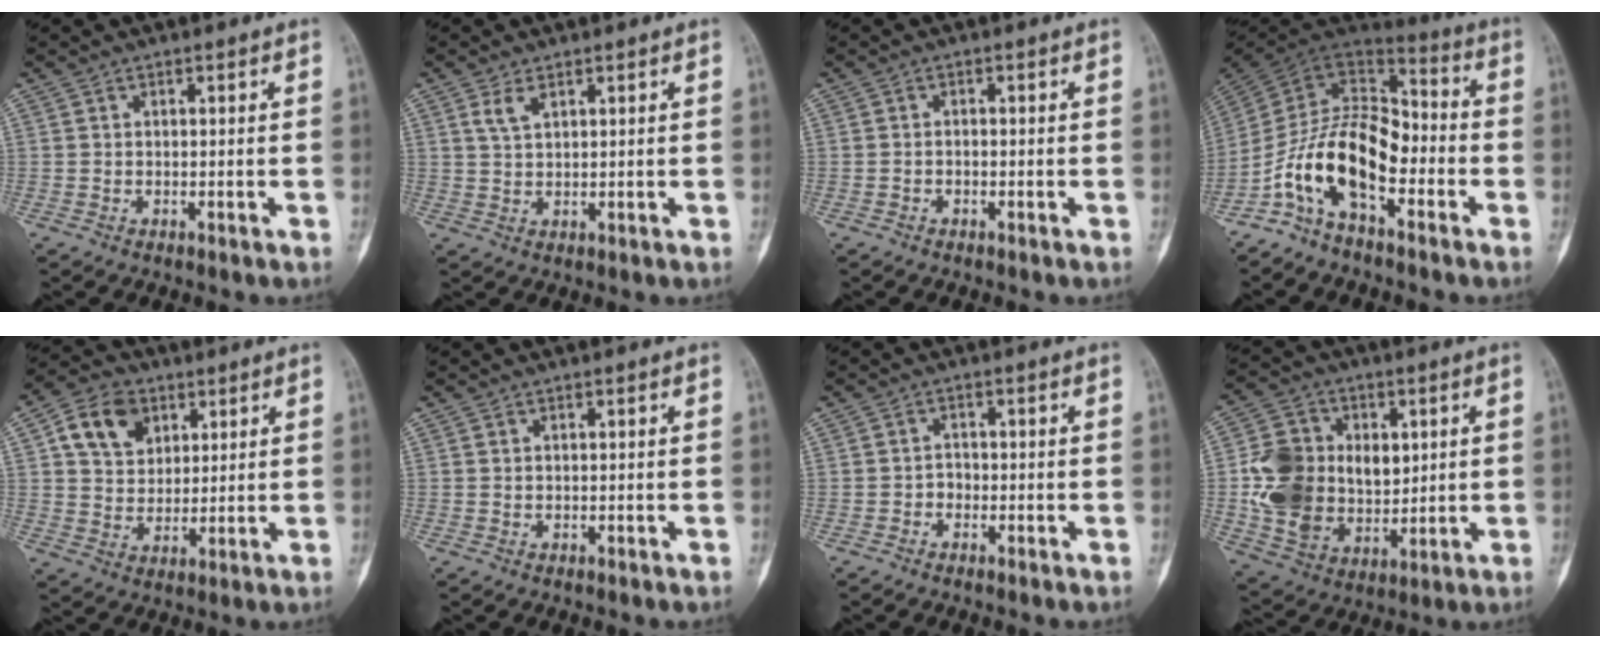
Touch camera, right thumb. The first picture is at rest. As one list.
[{"total": 3.0, "force": [1.6, 1.4, 2.1], "torque": [-0.042, -0.002, 0.038]}, {"total": 0.7, "force": [-0.5, 0.5, 0.3], "torque": [-0.003, 0.004, -0.011]}, {"total": 16.3, "force": [-6.0, 8.8, 12.3], "torque": [-0.204, 0.076, -0.120]}, {"total": 10.7, "force": [4.3, 8.0, 5.6], "torque": [-0.071, -0.009, 0.076]}, {"total": 0.0}, {"total": 1.6, "force": [-0.8, 1.3, 0.6], "torque": [0.004, 0.008, -0.019]}, {"total": 17.2, "force": [1.8, 13.5, 10.6], "torque": [-0.156, 0.000, 0.047]}]